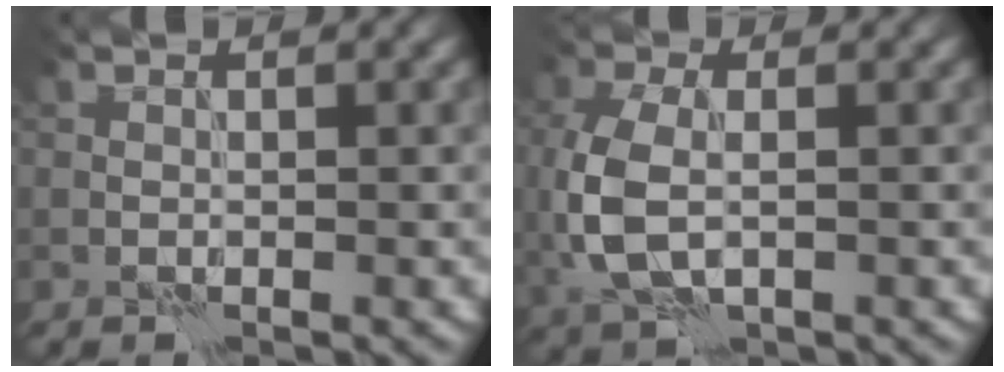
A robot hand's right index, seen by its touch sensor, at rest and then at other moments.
{"total": 5.6, "force": [-0.2, 3.4, 4.5], "torque": [-0.113, -0.003, 0.000]}